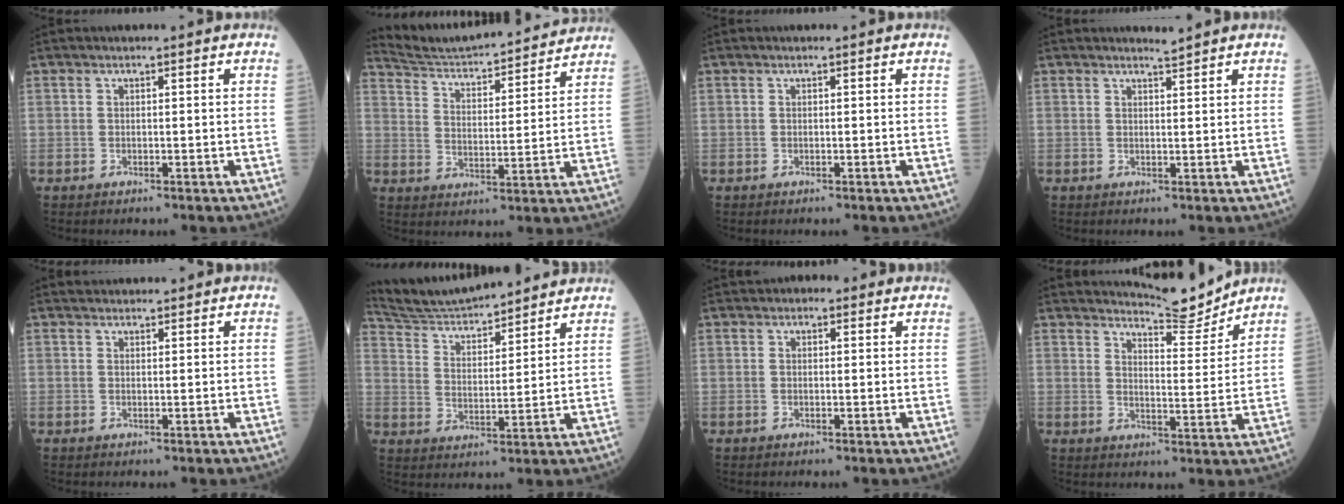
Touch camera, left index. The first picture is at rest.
{"total": 17.2, "force": [16.4, 1.9, 4.7], "torque": [-0.078, 0.007, 0.242]}
{"total": 0.0}
{"total": 1.3, "force": [1.2, -0.4, -0.2], "torque": [-0.009, -0.008, 0.023]}
{"total": 2.7, "force": [2.6, 0.6, 0.3], "torque": [-0.004, 0.025, 0.042]}
{"total": 16.4, "force": [15.5, 2.4, 5.1], "torque": [-0.095, 0.022, 0.255]}
{"total": 1.5, "force": [1.0, 1.1, 0.3], "torque": [-0.004, 0.005, 0.009]}
{"total": 7.1, "force": [7.1, 0.1, 0.4], "torque": [-0.021, -0.025, 0.104]}